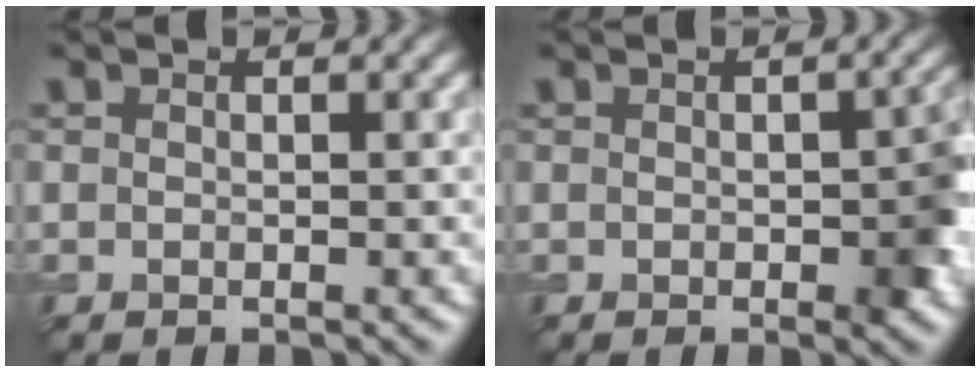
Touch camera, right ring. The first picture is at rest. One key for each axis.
{"total": 3.4, "fx": -0.5, "fy": 1.5, "fz": 3.0, "tx": -0.035, "ty": 0.000, "tz": -0.005}